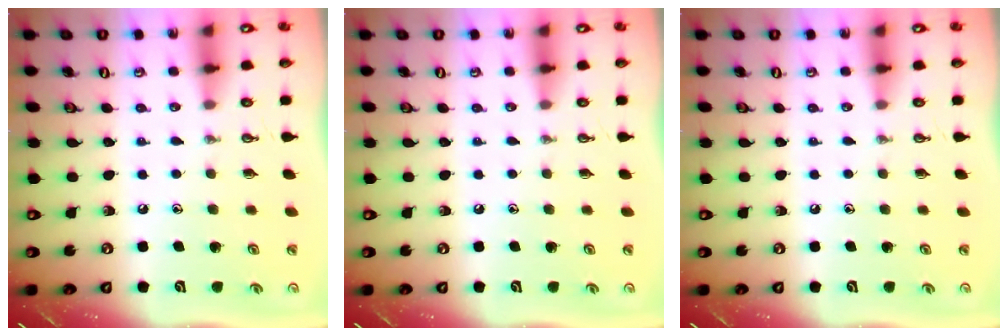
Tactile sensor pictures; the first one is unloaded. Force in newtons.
{"total": 0.0}
{"total": 0.0}